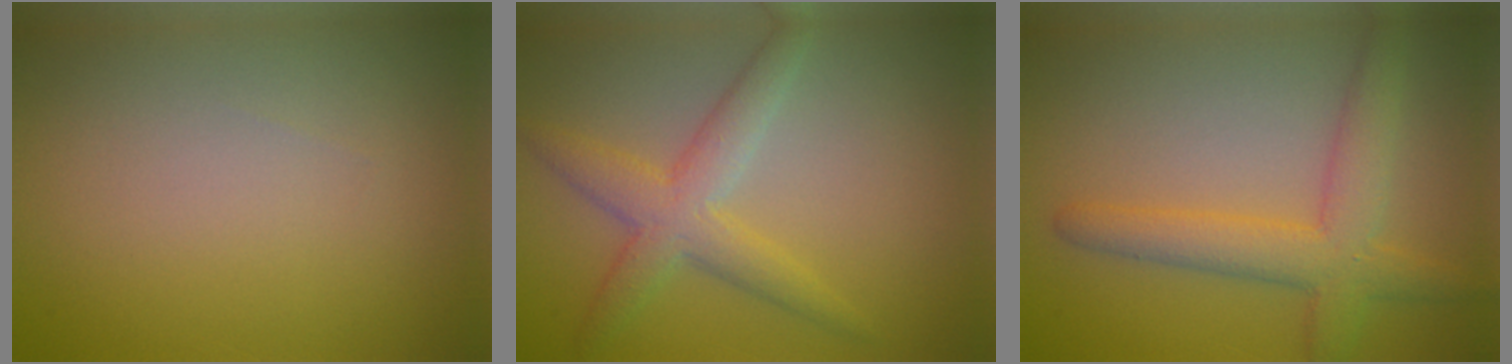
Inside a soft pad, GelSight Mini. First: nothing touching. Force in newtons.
{"total": 4.0, "press": 4.0, "slide": 0.2}
{"total": 4.9, "press": 4.9, "slide": 0.3}